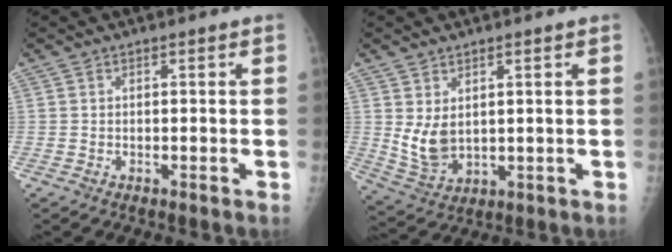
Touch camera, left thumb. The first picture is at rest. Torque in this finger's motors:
{"motor_torque": [0.06, 0.36, 0.72, -0.19, 0.05]}